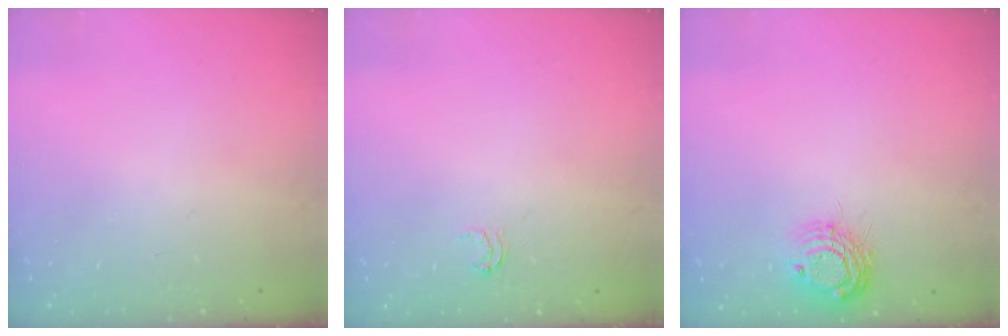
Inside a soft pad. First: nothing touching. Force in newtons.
{"total": 2.7, "press": 2.7, "slide": 0.4}
{"total": 9.2, "press": 9.2, "slide": 0.7}